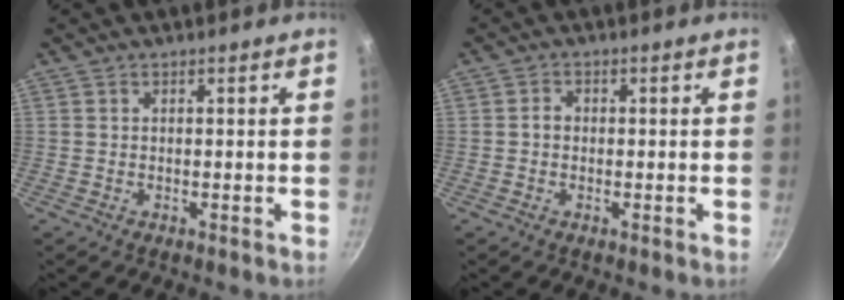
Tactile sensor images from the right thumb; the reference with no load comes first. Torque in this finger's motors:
{"motor_torque": [0.06, 0.02, 0.66, 0.22, 0.01]}